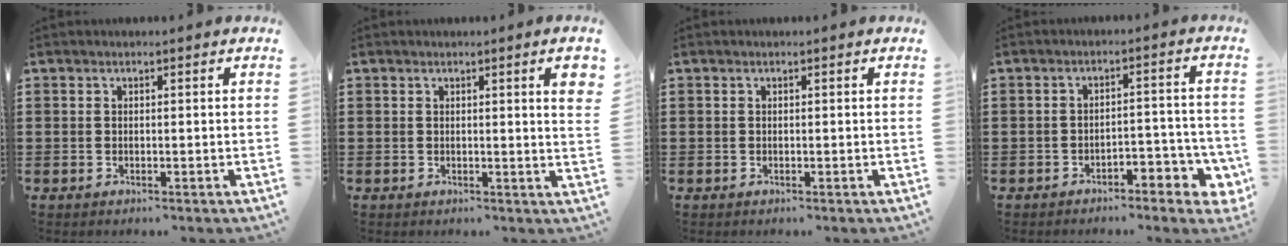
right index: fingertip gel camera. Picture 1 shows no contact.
{"total": 3.1, "force": [1.0, 0.0, 3.0], "torque": [-0.049, -0.004, 0.013]}
{"total": 0.0}
{"total": 3.8, "force": [-2.7, 1.5, 2.2], "torque": [-0.039, 0.011, -0.053]}